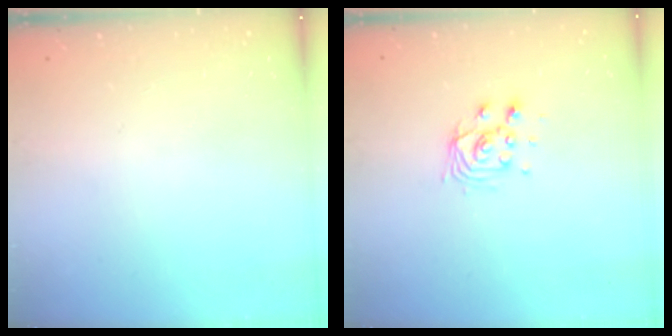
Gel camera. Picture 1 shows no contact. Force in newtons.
{"total": 7.6, "press": 7.6, "slide": 0.5}